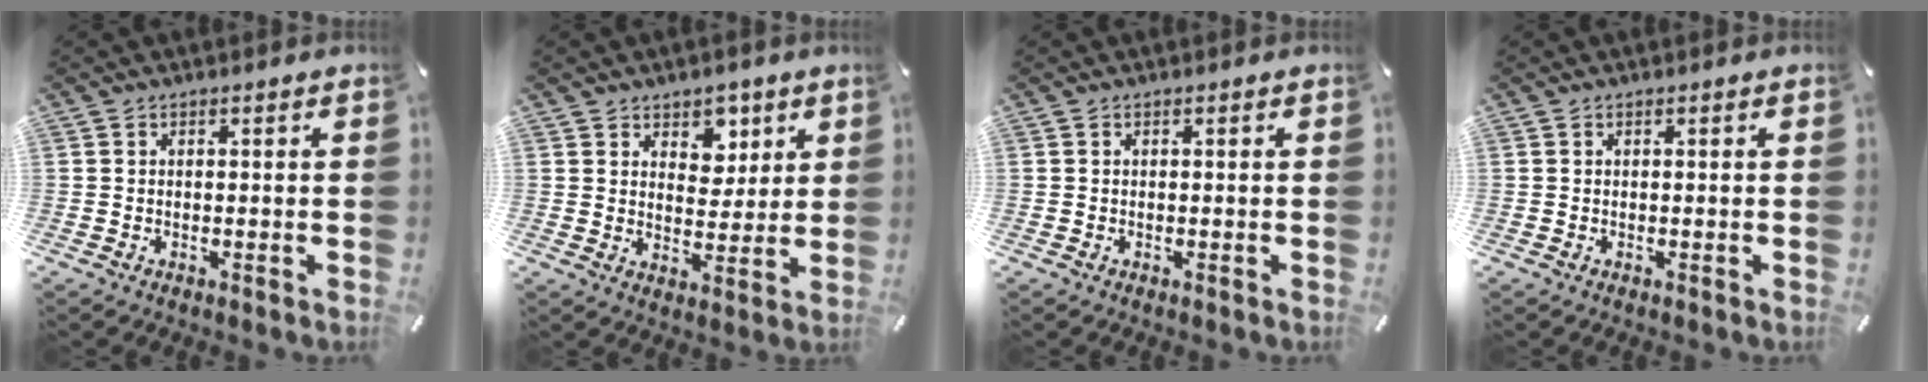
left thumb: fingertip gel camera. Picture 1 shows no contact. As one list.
[{"total": 6.1, "force": [3.5, 5.0, 1.1], "torque": [0.005, -0.026, 0.057]}, {"total": 0.0}, {"total": 0.0}]